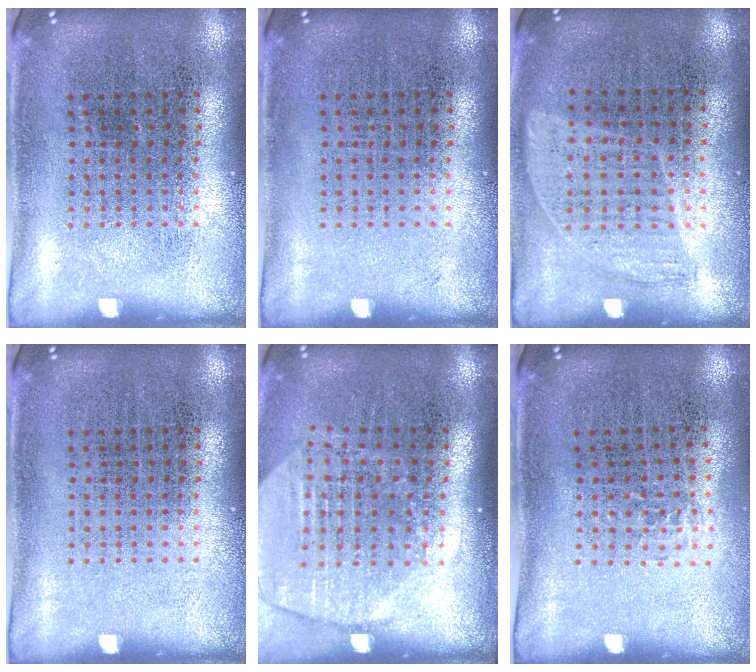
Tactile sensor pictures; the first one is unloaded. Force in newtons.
{"total": 0.0}
{"total": 0.9, "press": 0.8, "slide": 0.4}
{"total": 0.0}
{"total": 2.0, "press": 1.8, "slide": 1.0}
{"total": 0.6, "press": 0.4, "slide": 0.3}